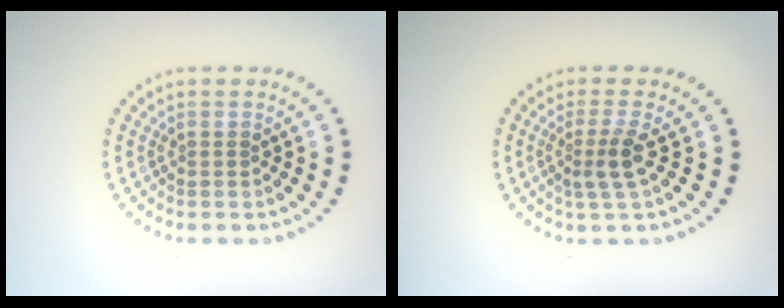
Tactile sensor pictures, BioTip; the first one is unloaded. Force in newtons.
{"total": 2.3, "press": 1.7, "slide": 1.5}